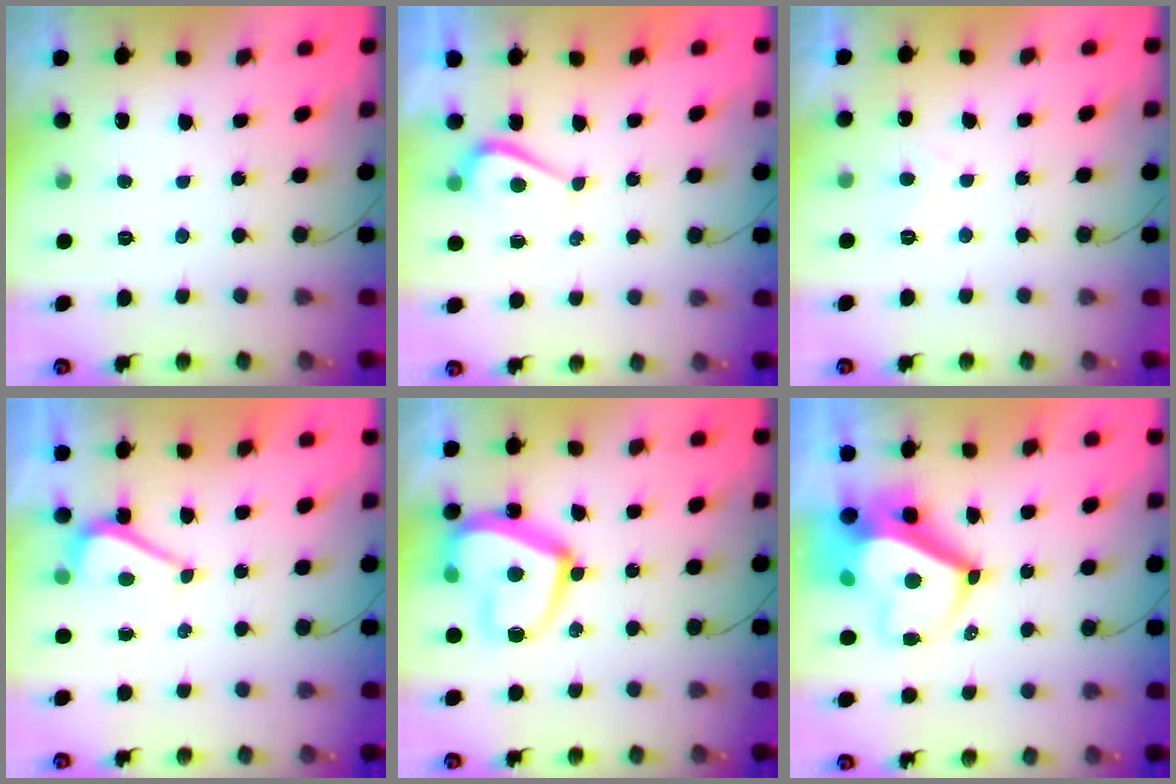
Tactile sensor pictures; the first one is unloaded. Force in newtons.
{"total": 1.1, "press": 1.0, "slide": 0.6}
{"total": 1.8, "press": 1.6, "slide": 0.8}
{"total": 2.8, "press": 2.8, "slide": 0.5}
{"total": 17.7, "press": 17.6, "slide": 1.7}
{"total": 10.0, "press": 9.9, "slide": 0.7}